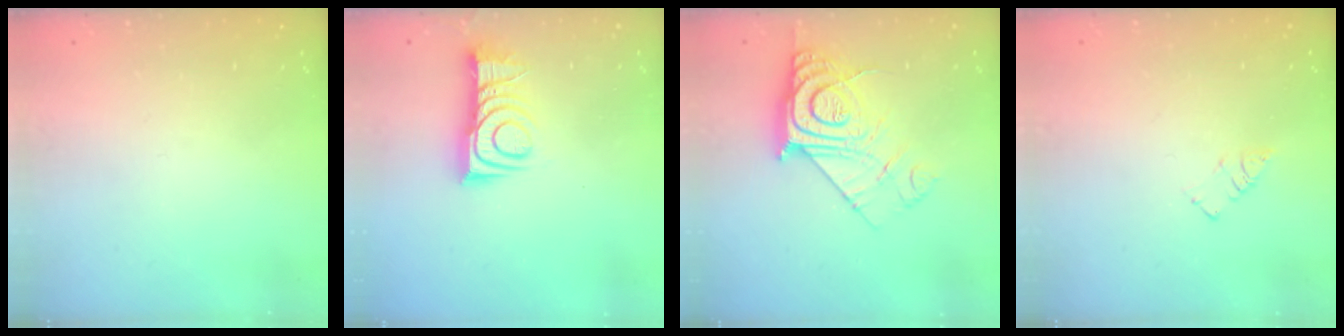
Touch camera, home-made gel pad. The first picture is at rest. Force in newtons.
{"total": 10.7, "press": 10.6, "slide": 0.4}
{"total": 15.3, "press": 15.2, "slide": 1.1}
{"total": 3.3, "press": 3.3, "slide": 0.4}